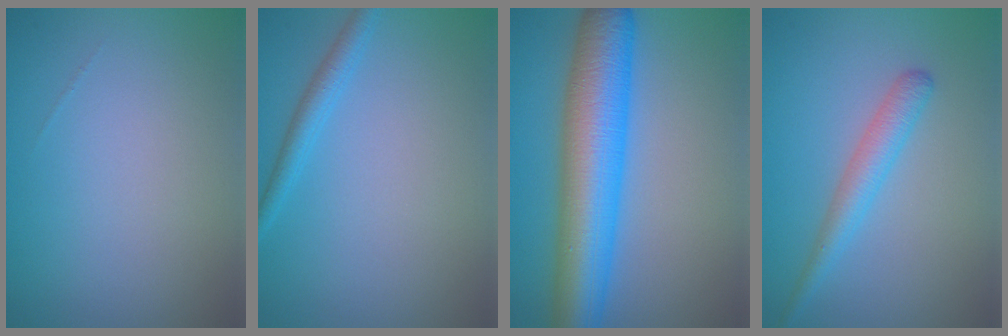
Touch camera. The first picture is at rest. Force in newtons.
{"total": 1.9, "press": 1.9, "slide": 0.2}
{"total": 10.0, "press": 10.0, "slide": 0.2}
{"total": 2.7, "press": 2.7, "slide": 0.0}